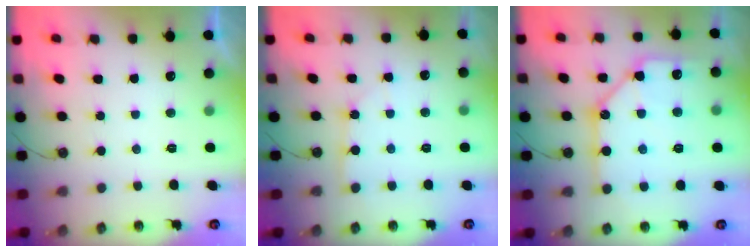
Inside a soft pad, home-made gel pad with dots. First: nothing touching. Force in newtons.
{"total": 4.1, "press": 4.0, "slide": 0.4}
{"total": 14.2, "press": 14.2, "slide": 1.5}